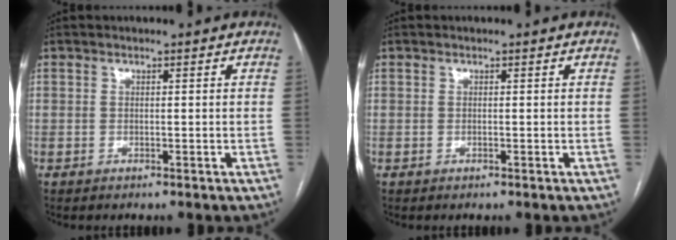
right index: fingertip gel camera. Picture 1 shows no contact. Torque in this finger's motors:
{"motor_torque": [0.06, 0.01, 0.02, 0.01]}